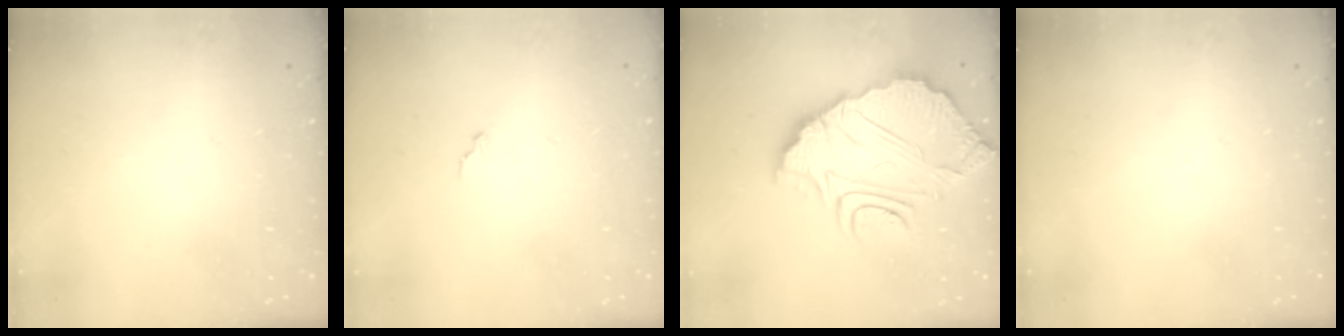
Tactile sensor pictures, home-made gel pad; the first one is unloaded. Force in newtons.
{"total": 2.3, "press": 2.3, "slide": 0.1}
{"total": 15.9, "press": 15.8, "slide": 1.4}
{"total": 0.0}